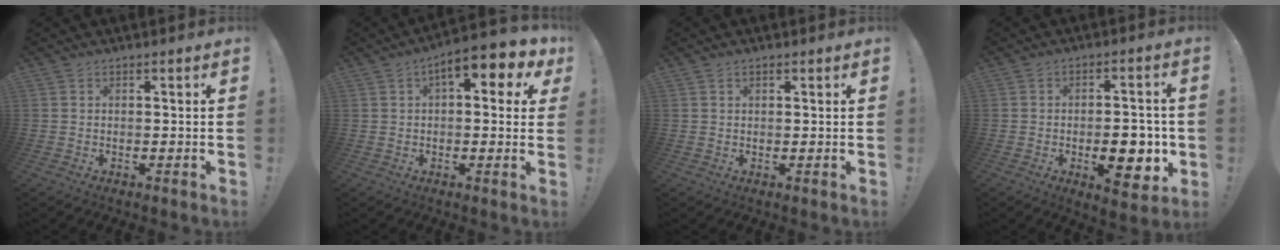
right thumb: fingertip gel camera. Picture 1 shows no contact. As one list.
[{"total": 9.3, "force": [3.9, 3.6, 7.6], "torque": [-0.098, -0.016, 0.061]}, {"total": 0.8, "force": [0.6, 0.4, 0.2], "torque": [0.003, -0.003, 0.010]}, {"total": 13.1, "force": [-3.3, 6.4, 10.9], "torque": [-0.138, 0.010, -0.044]}]